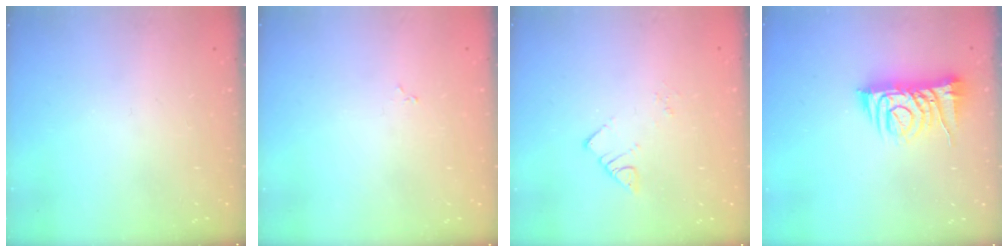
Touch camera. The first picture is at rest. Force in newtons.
{"total": 1.9, "press": 1.9, "slide": 0.3}
{"total": 2.6, "press": 2.6, "slide": 0.1}
{"total": 9.0, "press": 8.9, "slide": 1.4}